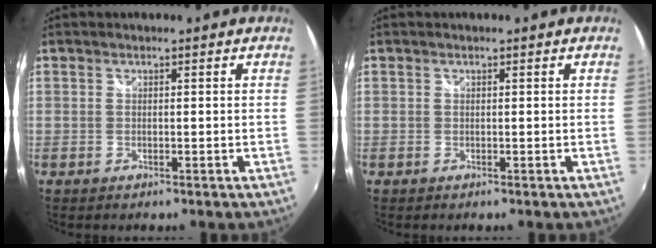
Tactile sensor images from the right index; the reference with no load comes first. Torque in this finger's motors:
{"motor_torque": [0.24, 0.29, -0.03, 0.01]}